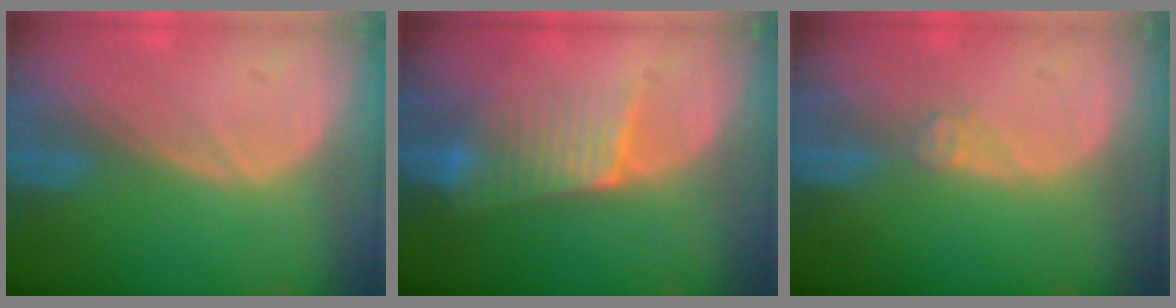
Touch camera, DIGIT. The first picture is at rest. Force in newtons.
{"total": 6.6, "press": 5.9, "slide": 2.9}
{"total": 1.7, "press": 1.4, "slide": 1.0}